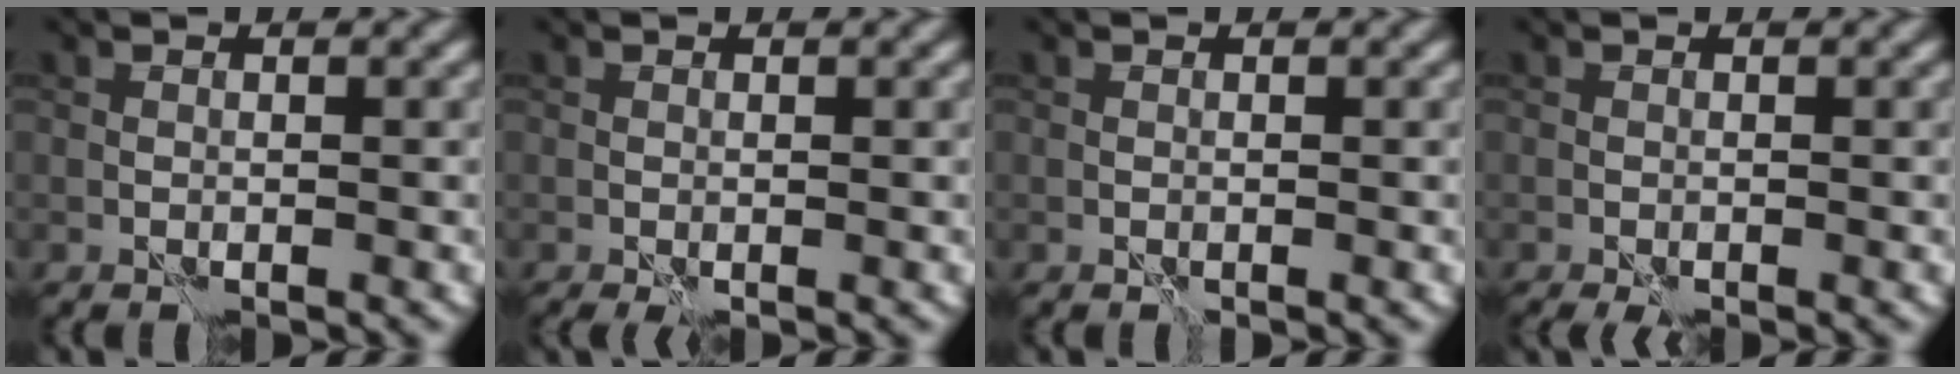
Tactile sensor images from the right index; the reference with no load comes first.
{"total": 0.9, "force": [-0.4, 0.2, 0.8], "torque": [-0.017, -0.004, -0.006]}
{"total": 0.0}
{"total": 1.6, "force": [-1.2, 0.2, 1.1], "torque": [-0.017, -0.002, -0.018]}